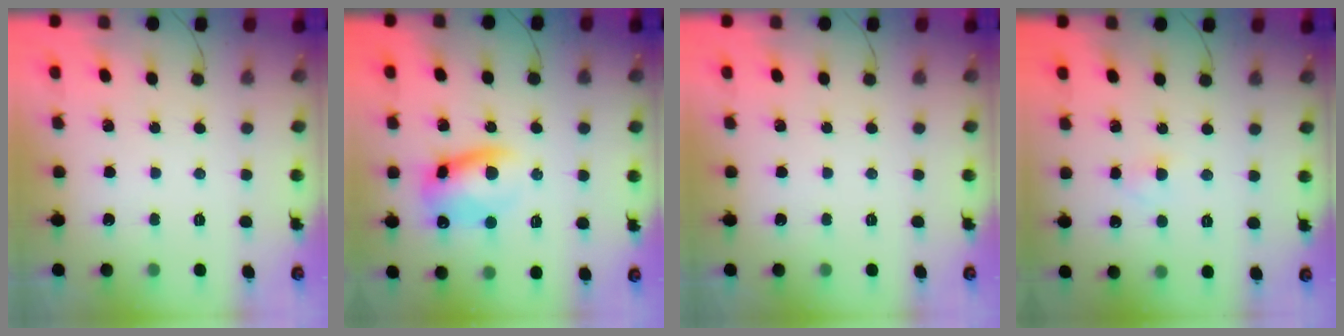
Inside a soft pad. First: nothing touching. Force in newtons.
{"total": 9.4, "press": 9.3, "slide": 1.5}
{"total": 0.0}
{"total": 1.8, "press": 1.6, "slide": 0.9}